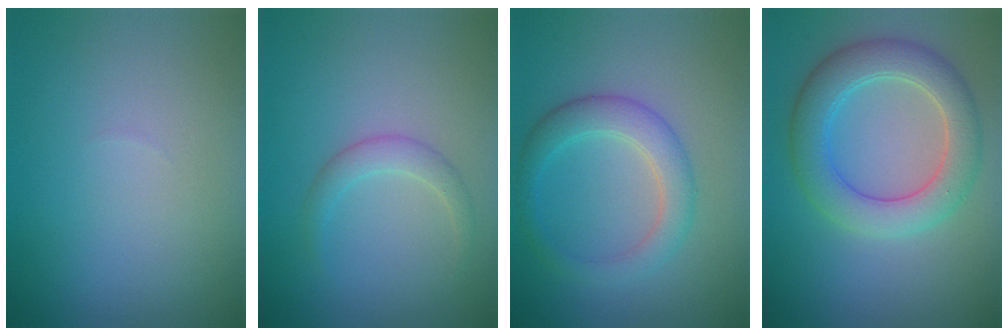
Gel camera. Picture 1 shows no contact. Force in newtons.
{"total": 1.7, "press": 1.7, "slide": 0.1}
{"total": 3.6, "press": 3.6, "slide": 0.2}
{"total": 5.6, "press": 5.6, "slide": 0.4}